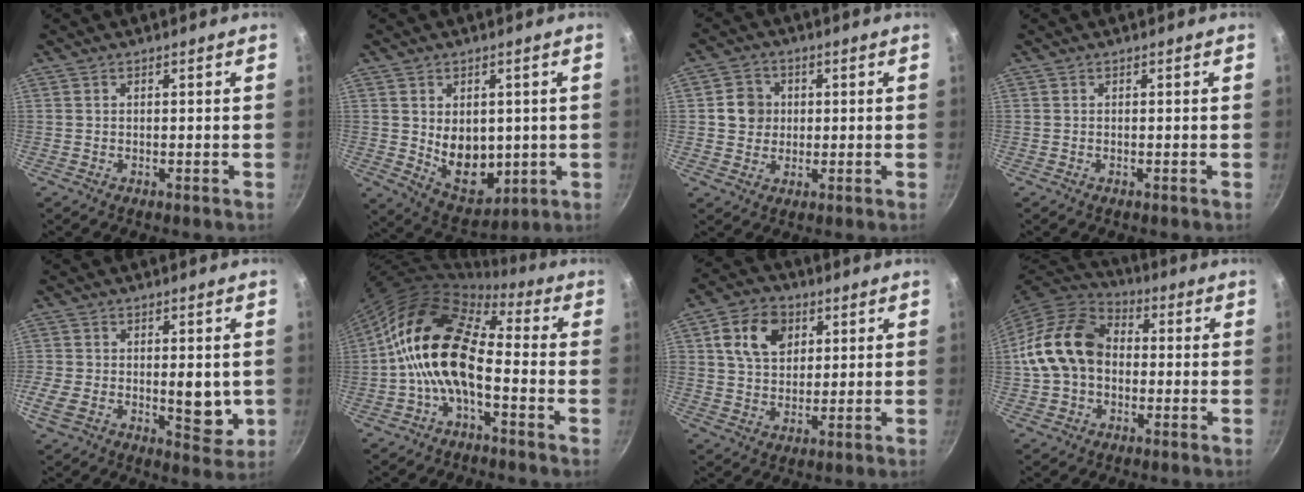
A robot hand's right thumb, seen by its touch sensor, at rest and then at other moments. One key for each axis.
{"total": 11.1, "fx": 0.6, "fy": 8.0, "fz": 7.6, "tx": -0.088, "ty": -0.028, "tz": 0.032}
{"total": 5.6, "fx": 0.7, "fy": 5.2, "fz": 2.0, "tx": -0.001, "ty": 0.005, "tz": 0.004}
{"total": 0.0}
{"total": 10.8, "fx": -0.9, "fy": 5.8, "fz": 9.0, "tx": -0.129, "ty": -0.016, "tz": -0.015}
{"total": 14.6, "fx": -2.4, "fy": 8.0, "fz": 12.0, "tx": -0.203, "ty": 0.038, "tz": -0.063}
{"total": 10.3, "fx": 3.5, "fy": 7.7, "fz": 5.9, "tx": -0.080, "ty": 0.002, "tz": 0.055}
{"total": 15.7, "fx": -0.1, "fy": 11.9, "fz": 10.3, "tx": -0.167, "ty": 0.036, "tz": -0.013}